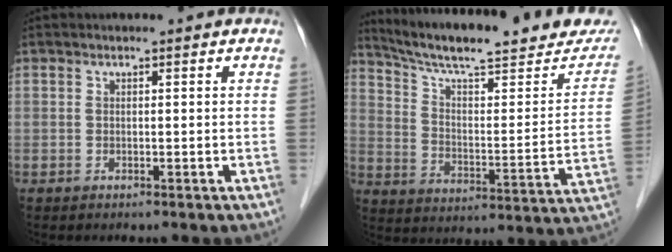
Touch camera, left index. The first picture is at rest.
{"total": 24.7, "force": [21.2, 4.0, 11.8], "torque": [-0.176, -0.020, 0.294]}